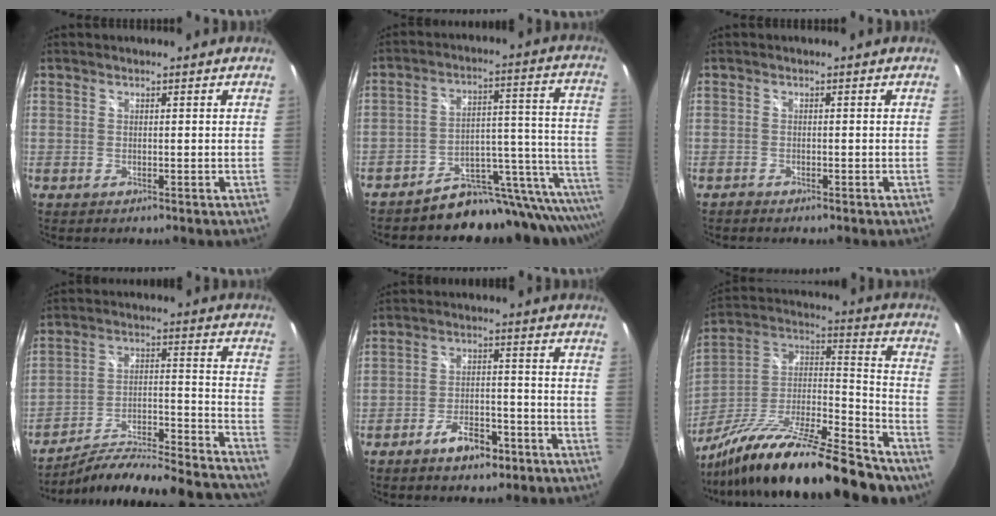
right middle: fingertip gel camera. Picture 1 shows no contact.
{"total": 18.1, "force": [-16.0, 6.6, 5.5], "torque": [-0.025, 0.037, -0.234]}
{"total": 0.7, "force": [-0.7, 0.2, 0.0], "torque": [-0.004, 0.000, -0.014]}
{"total": 25.1, "force": [-22.2, 2.4, 11.4], "torque": [-0.153, -0.028, -0.323]}
{"total": 6.9, "force": [-4.7, 3.1, 4.0], "torque": [-0.081, 0.009, -0.068]}
{"total": 28.6, "force": [-20.8, 7.0, 18.3], "torque": [-0.313, -0.023, -0.330]}